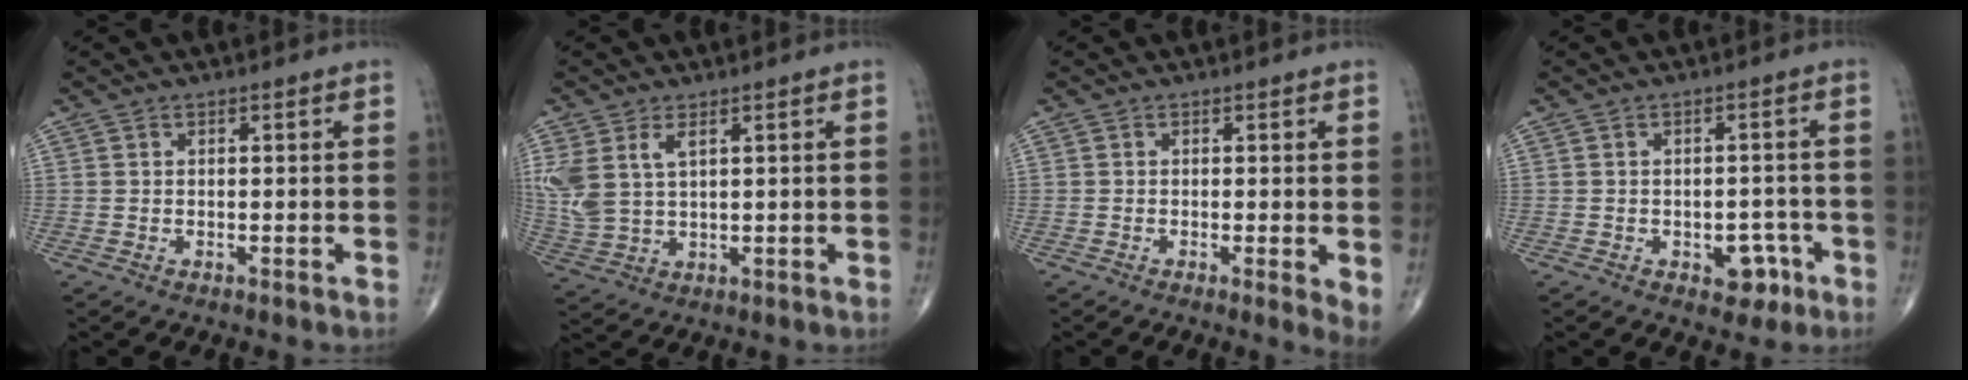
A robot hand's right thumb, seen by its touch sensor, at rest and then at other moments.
{"total": 8.2, "force": [3.0, 4.5, 6.1], "torque": [-0.147, -0.001, 0.072]}
{"total": 3.2, "force": [-0.3, 0.6, 3.1], "torque": [-0.049, -0.011, -0.010]}
{"total": 4.9, "force": [-2.2, 3.2, 3.0], "torque": [-0.012, 0.017, -0.024]}